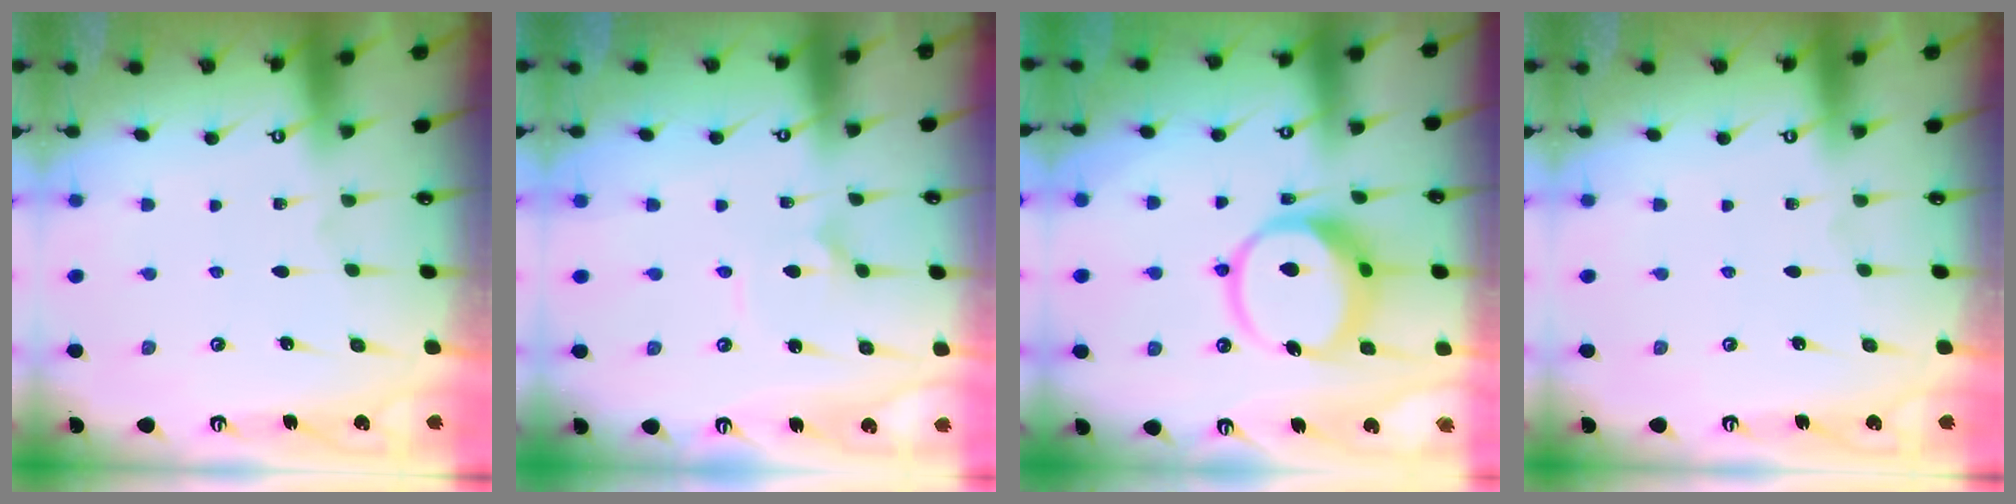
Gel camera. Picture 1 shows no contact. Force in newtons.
{"total": 2.6, "press": 2.6, "slide": 0.2}
{"total": 14.3, "press": 14.2, "slide": 1.8}
{"total": 0.0}